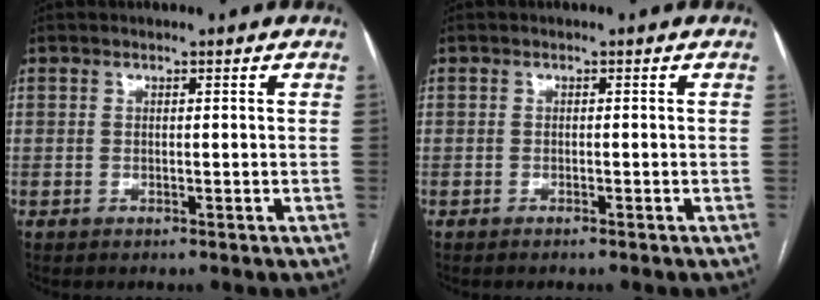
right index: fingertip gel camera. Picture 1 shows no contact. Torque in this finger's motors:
{"motor_torque": [-0.03, 0.05, 0.09, 0.01]}